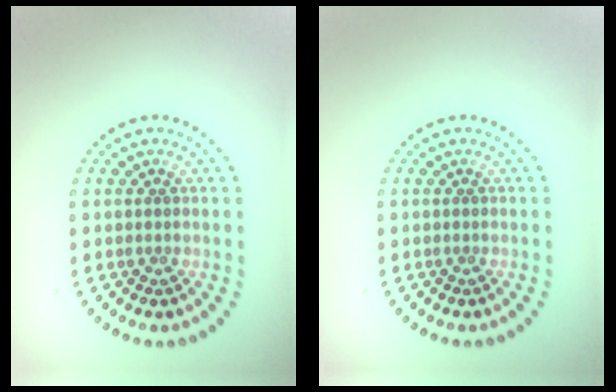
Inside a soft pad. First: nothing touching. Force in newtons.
{"total": 0.0}